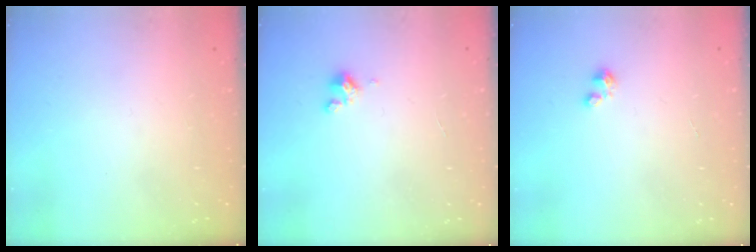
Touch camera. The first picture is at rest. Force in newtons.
{"total": 1.2, "press": 1.2, "slide": 0.2}
{"total": 1.6, "press": 1.6, "slide": 0.2}